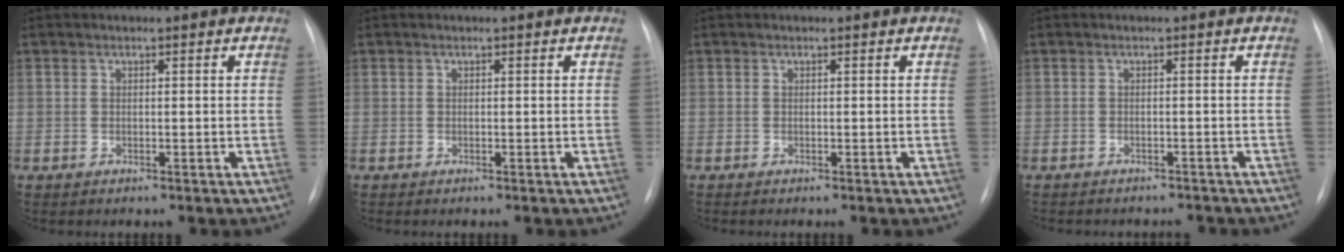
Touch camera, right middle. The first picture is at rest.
{"total": 0.0}
{"total": 0.0}
{"total": 4.5, "force": [-4.2, 1.7, 0.5], "torque": [-0.005, 0.002, -0.044]}